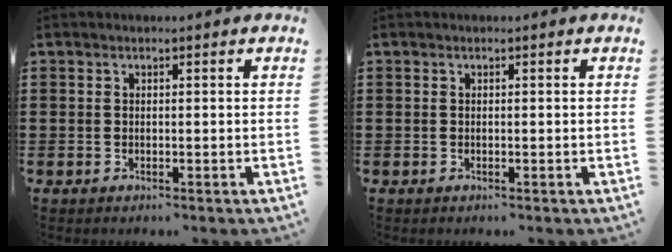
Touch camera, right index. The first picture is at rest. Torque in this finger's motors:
{"motor_torque": [-0.62, 0.63, 0.00, 0.00]}